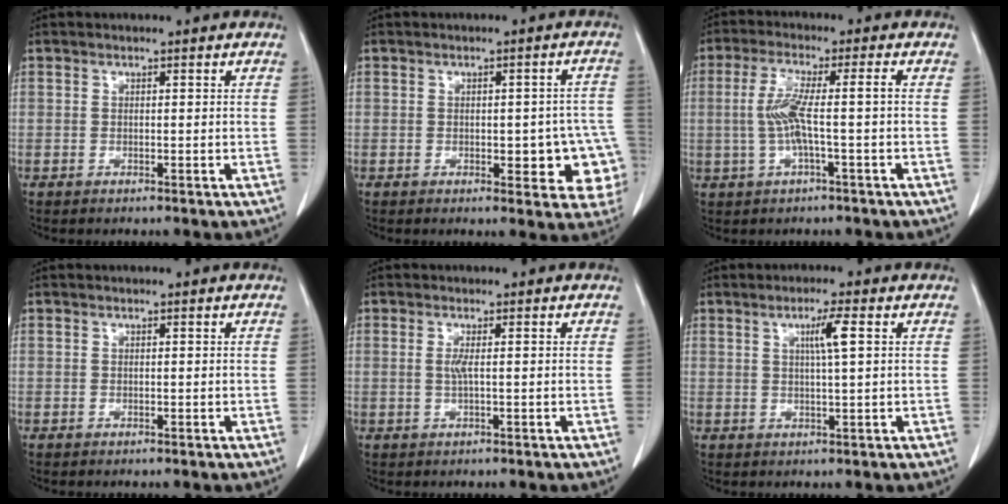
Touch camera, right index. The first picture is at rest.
{"total": 9.2, "force": [-2.1, 4.0, 8.0], "torque": [-0.069, 0.014, -0.020]}
{"total": 6.3, "force": [-0.6, 0.1, 6.2], "torque": [-0.135, 0.015, -0.010]}
{"total": 0.0}
{"total": 1.5, "force": [0.0, 0.0, 1.5], "torque": [-0.036, -0.001, 0.000]}
{"total": 3.9, "force": [1.2, -0.4, 3.7], "torque": [-0.066, 0.000, 0.021]}